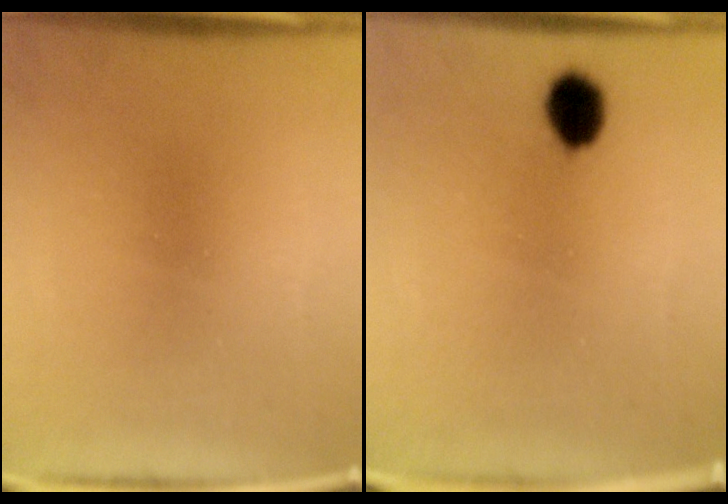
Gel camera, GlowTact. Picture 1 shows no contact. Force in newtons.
{"total": 5.3}